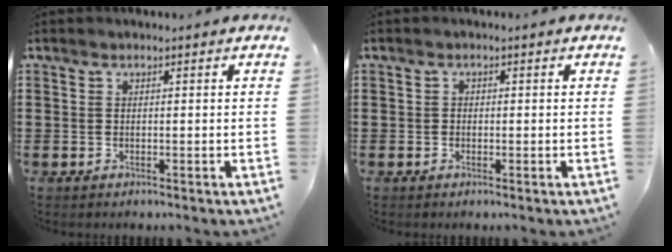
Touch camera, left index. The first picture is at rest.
{"total": 0.8, "force": [-0.3, 0.7, 0.2], "torque": [-0.007, 0.002, -0.007]}